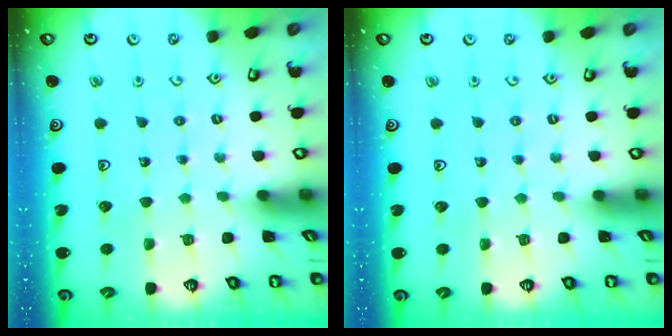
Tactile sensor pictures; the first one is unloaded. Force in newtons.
{"total": 0.0}